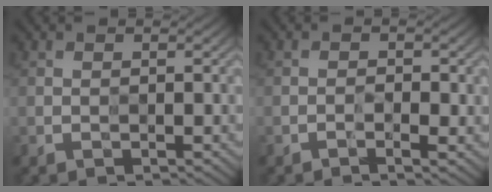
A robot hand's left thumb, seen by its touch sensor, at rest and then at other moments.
{"total": 1.2, "force": [-0.6, 0.0, 1.0], "torque": [-0.021, -0.002, -0.012]}